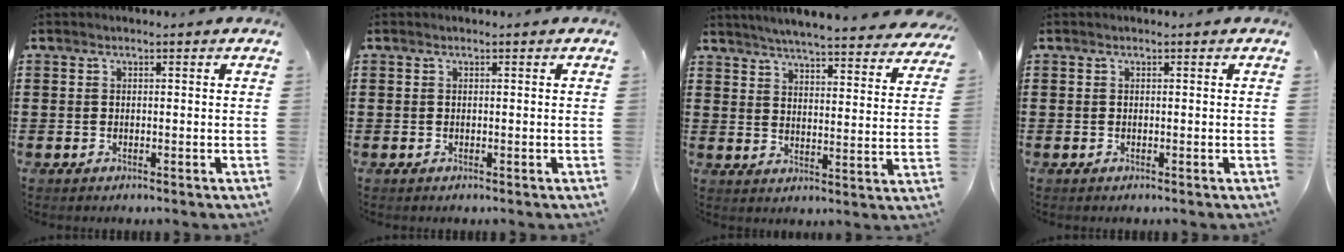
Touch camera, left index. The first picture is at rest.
{"total": 0.0}
{"total": 4.8, "force": [4.6, -0.5, 1.3], "torque": [-0.048, -0.036, 0.077]}
{"total": 0.0}